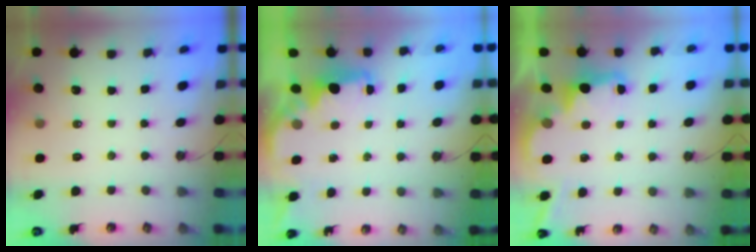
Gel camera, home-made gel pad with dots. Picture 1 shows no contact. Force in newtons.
{"total": 2.7, "press": 2.6, "slide": 0.9}
{"total": 2.6, "press": 2.5, "slide": 0.8}